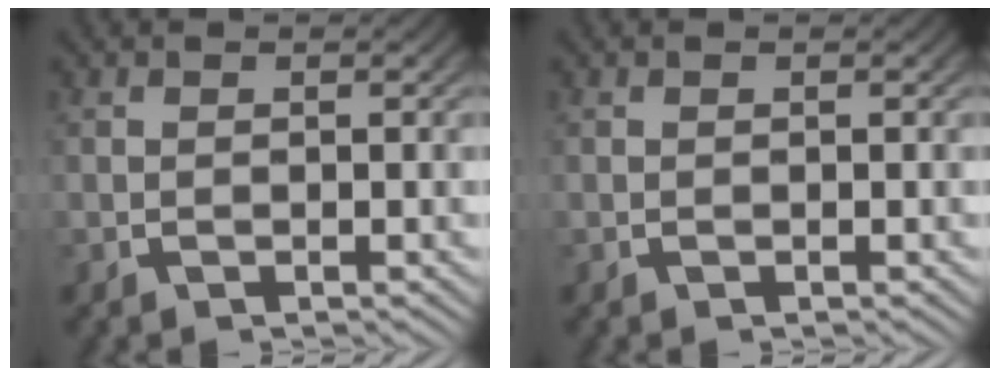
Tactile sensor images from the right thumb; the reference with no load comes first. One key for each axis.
{"total": 0.0}